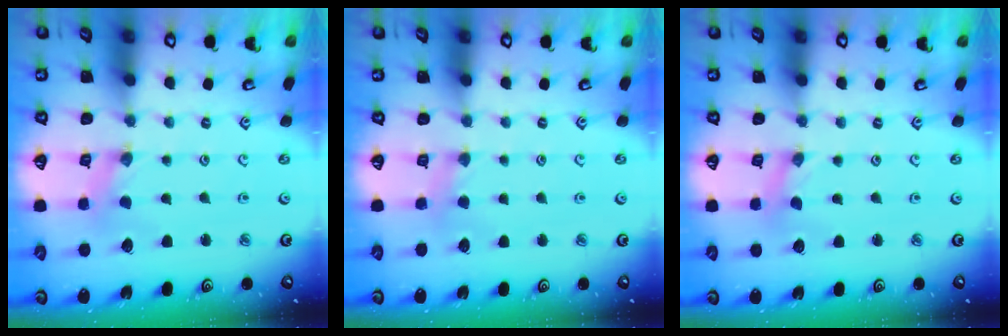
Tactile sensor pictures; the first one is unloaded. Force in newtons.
{"total": 2.8, "press": 2.7, "slide": 0.5}
{"total": 0.0}